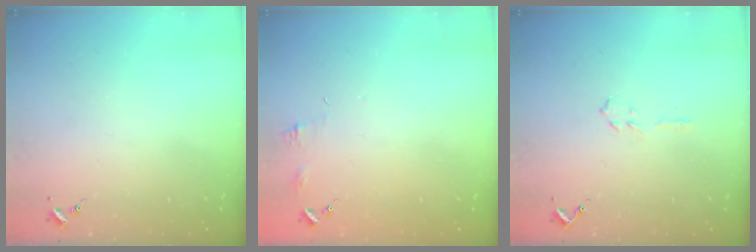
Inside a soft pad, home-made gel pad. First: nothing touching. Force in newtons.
{"total": 4.5, "press": 4.5, "slide": 0.5}
{"total": 3.5, "press": 3.5, "slide": 0.4}